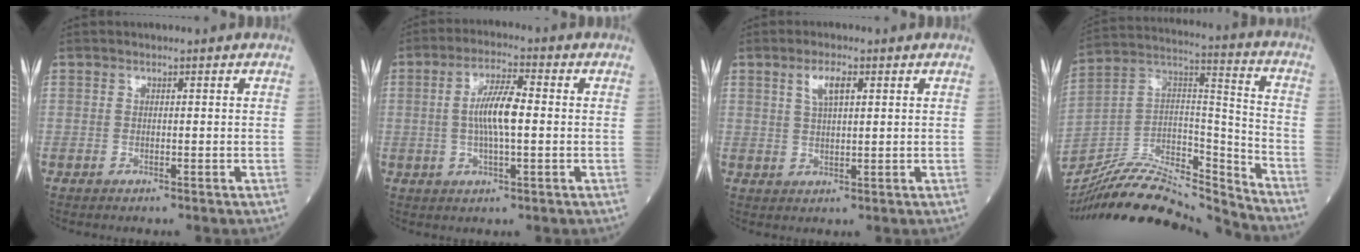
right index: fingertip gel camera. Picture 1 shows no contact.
{"total": 7.2, "force": [0.1, 1.3, 7.1], "torque": [-0.137, 0.008, -0.001]}
{"total": 3.6, "force": [1.6, 0.9, 3.1], "torque": [-0.062, 0.005, 0.032]}
{"total": 22.6, "force": [-21.3, 2.7, 6.9], "torque": [-0.145, 0.023, -0.367]}